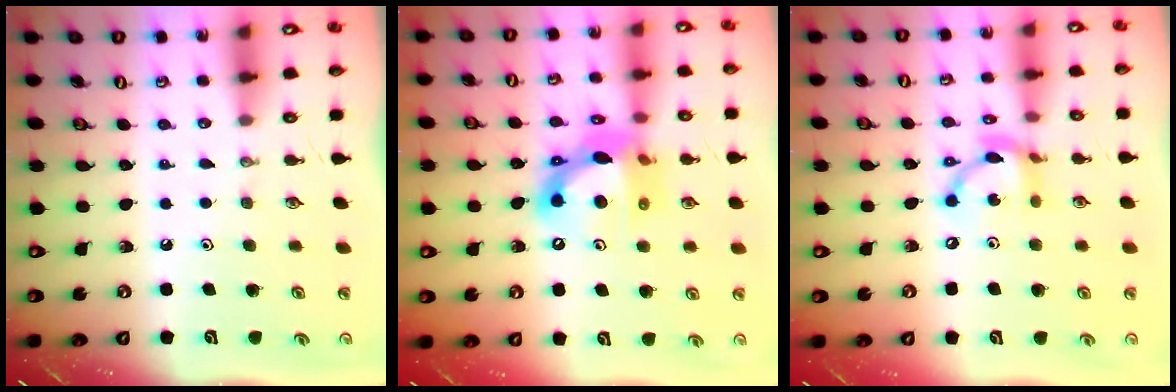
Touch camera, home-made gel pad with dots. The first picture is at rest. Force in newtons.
{"total": 14.7, "press": 14.7, "slide": 0.7}
{"total": 11.5, "press": 11.5, "slide": 0.7}